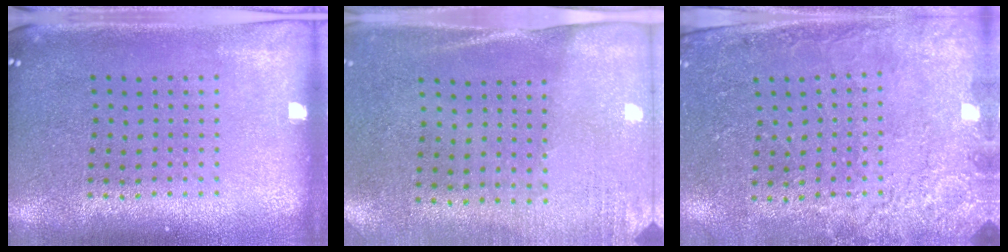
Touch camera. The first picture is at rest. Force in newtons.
{"total": 2.6, "press": 2.3, "slide": 1.3}
{"total": 2.6, "press": 2.4, "slide": 1.1}